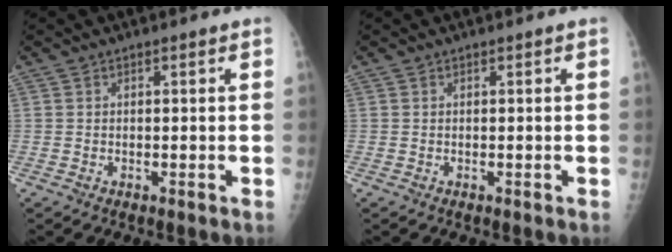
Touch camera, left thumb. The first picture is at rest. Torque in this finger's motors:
{"motor_torque": [0.00, 0.00, -0.01, -0.01, 0.00]}